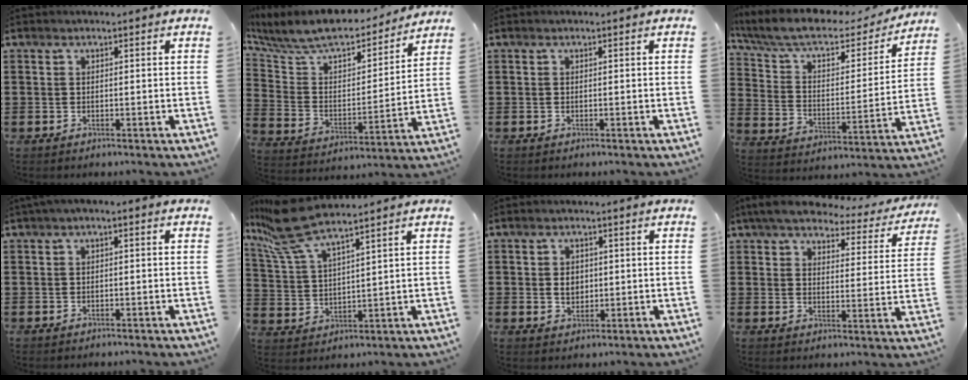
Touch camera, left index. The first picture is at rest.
{"total": 9.0, "force": [7.9, 2.5, 3.4], "torque": [-0.105, -0.055, 0.137]}
{"total": 0.0}
{"total": 8.6, "force": [6.6, 2.6, 4.8], "torque": [-0.118, -0.036, 0.110]}
{"total": 1.2, "force": [-0.4, 0.2, 1.1], "torque": [-0.017, -0.002, -0.008]}
{"total": 9.1, "force": [7.5, 1.0, 5.0], "torque": [-0.136, -0.028, 0.132]}
{"total": 2.8, "force": [0.3, 2.1, 1.8], "torque": [-0.034, 0.005, 0.003]}
{"total": 5.8, "force": [5.2, 1.1, 2.3], "torque": [-0.071, -0.028, 0.088]}